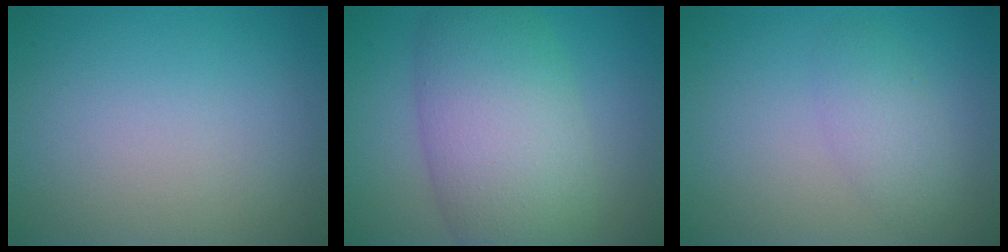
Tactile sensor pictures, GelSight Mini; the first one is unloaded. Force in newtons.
{"total": 9.6, "press": 9.6, "slide": 0.2}
{"total": 2.4, "press": 2.4, "slide": 0.0}